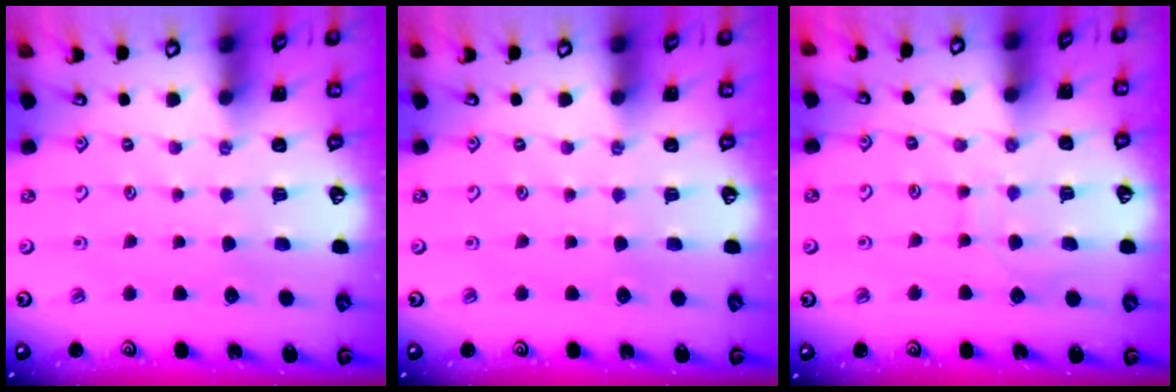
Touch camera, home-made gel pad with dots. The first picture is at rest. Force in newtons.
{"total": 0.0}
{"total": 7.2, "press": 7.1, "slide": 0.6}